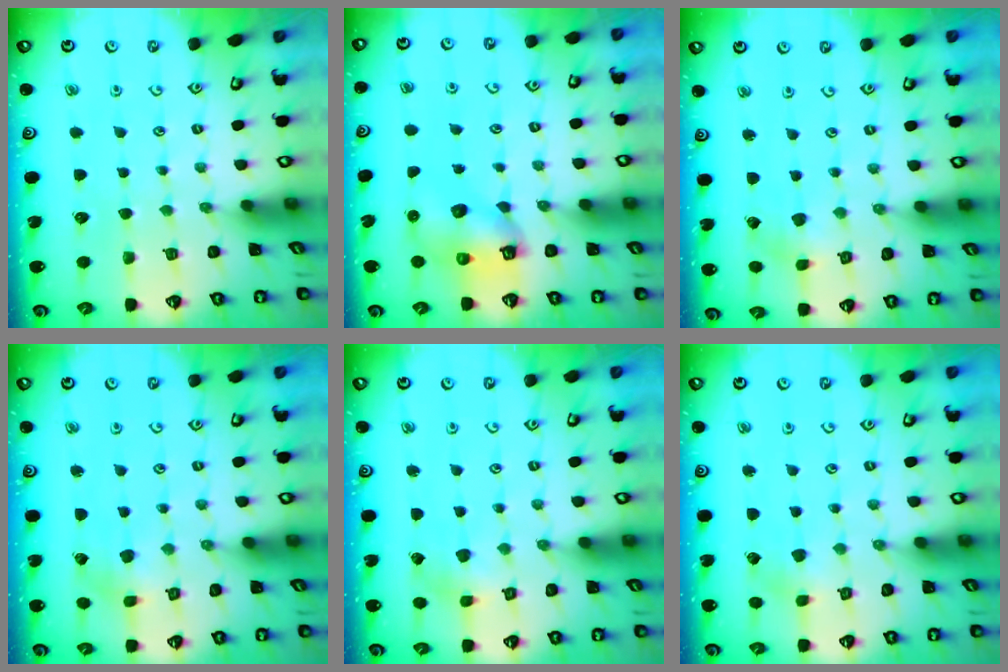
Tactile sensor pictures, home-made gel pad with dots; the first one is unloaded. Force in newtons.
{"total": 7.2, "press": 7.2, "slide": 0.8}
{"total": 2.2, "press": 2.2, "slide": 0.3}
{"total": 2.1, "press": 2.1, "slide": 0.3}
{"total": 2.8, "press": 2.8, "slide": 0.3}
{"total": 2.0, "press": 2.0, "slide": 0.1}